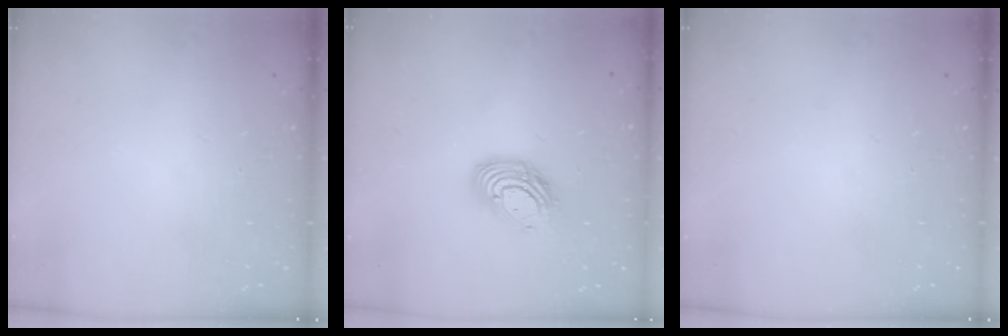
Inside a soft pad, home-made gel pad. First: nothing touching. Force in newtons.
{"total": 12.0, "press": 11.9, "slide": 1.0}
{"total": 0.0}